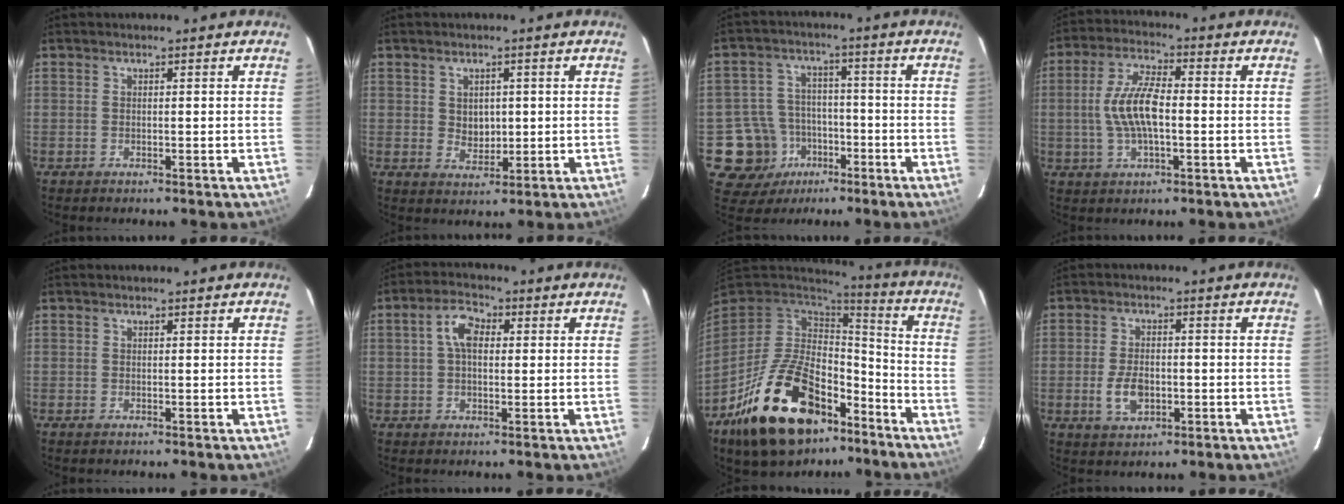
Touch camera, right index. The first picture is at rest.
{"total": 3.8, "force": [0.6, 3.2, 2.0], "torque": [-0.030, 0.000, 0.015]}
{"total": 10.9, "force": [-4.8, 9.7, 1.8], "torque": [-0.065, 0.030, -0.062]}
{"total": 9.3, "force": [-0.9, 3.5, 8.5], "torque": [-0.172, 0.009, -0.016]}
{"total": 0.0}
{"total": 5.6, "force": [1.0, 3.6, 4.2], "torque": [-0.078, 0.020, 0.018]}
{"total": 25.1, "force": [-14.0, 13.8, 15.6], "torque": [-0.305, 0.001, -0.210]}
{"total": 6.0, "force": [-1.6, 3.7, 4.5], "torque": [-0.092, 0.000, -0.023]}